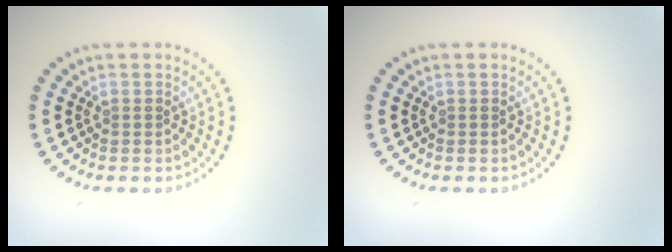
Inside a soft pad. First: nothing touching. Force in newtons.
{"total": 0.0}